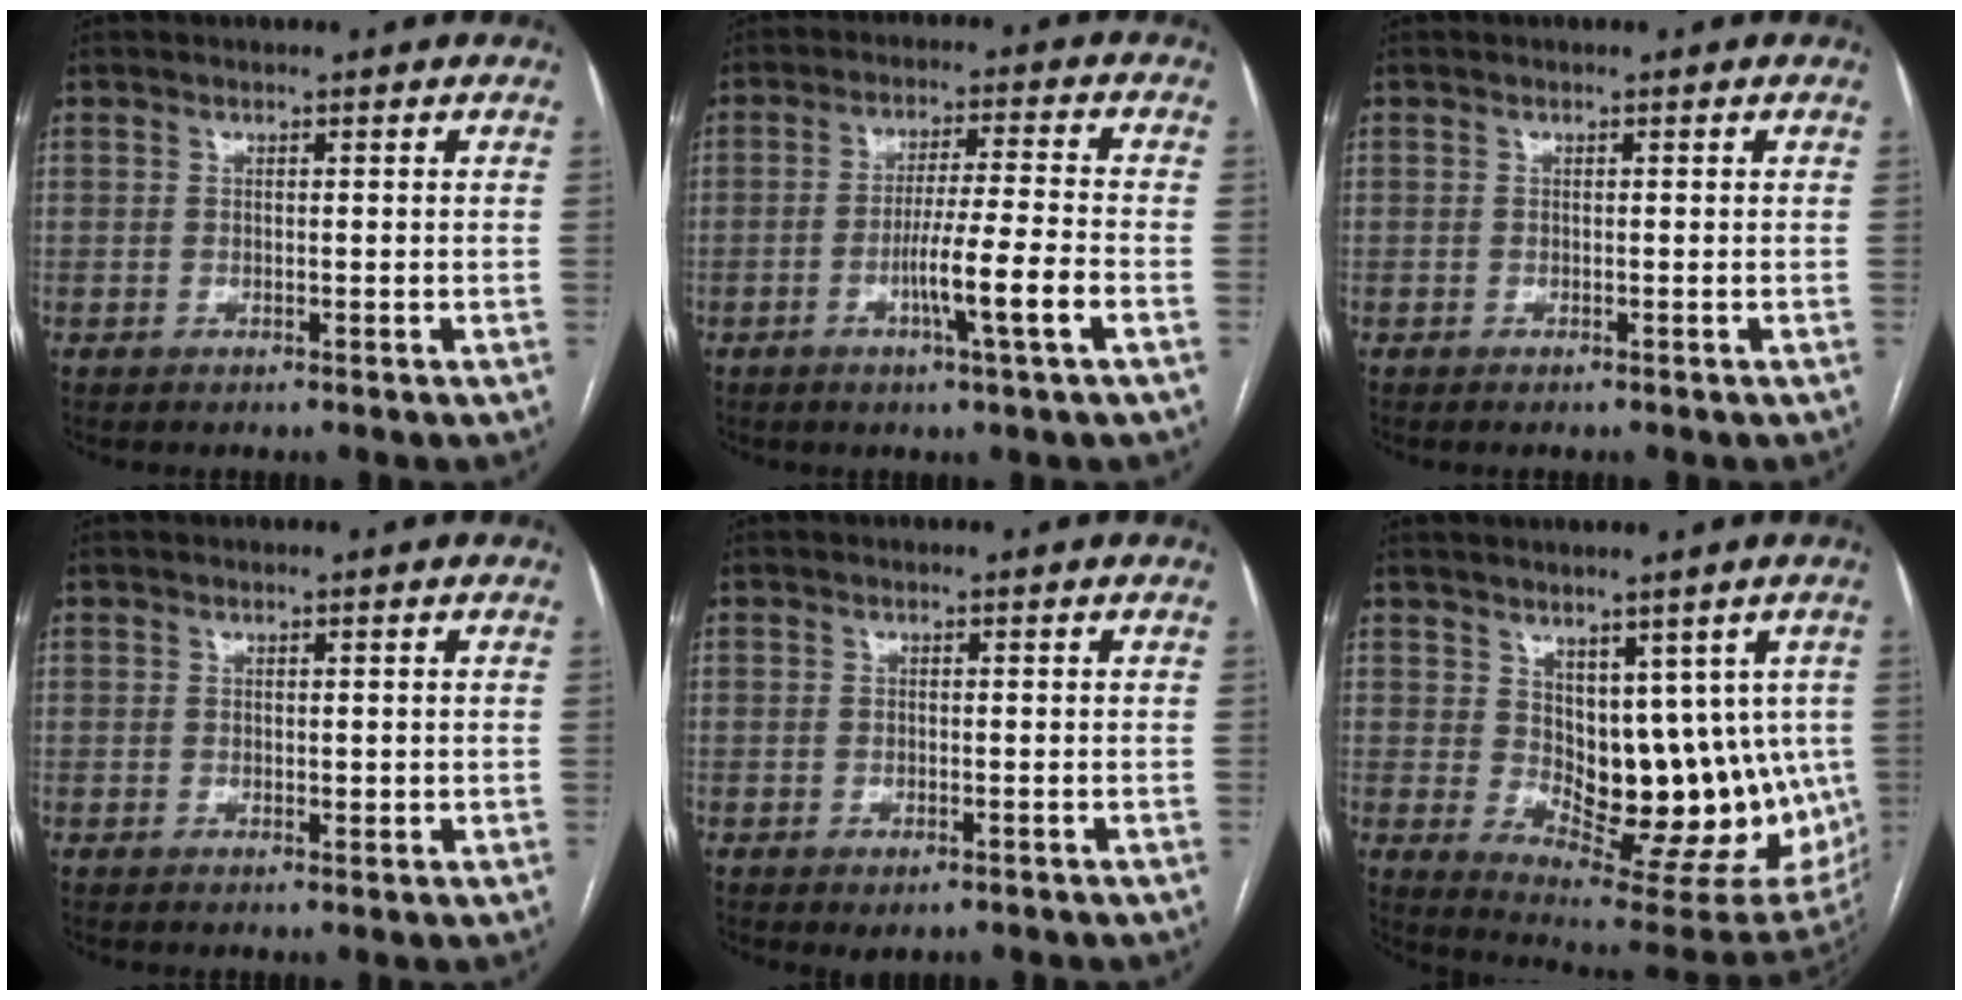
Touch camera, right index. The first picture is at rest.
{"total": 8.5, "force": [-3.1, -0.8, 7.8], "torque": [-0.134, -0.007, -0.056]}
{"total": 0.0}
{"total": 1.3, "force": [0.1, 0.7, 1.0], "torque": [-0.012, -0.003, 0.002]}
{"total": 1.4, "force": [-0.7, 0.5, 1.1], "torque": [-0.014, -0.003, -0.003]}
{"total": 15.2, "force": [1.1, 8.3, 12.7], "torque": [-0.147, -0.010, 0.038]}